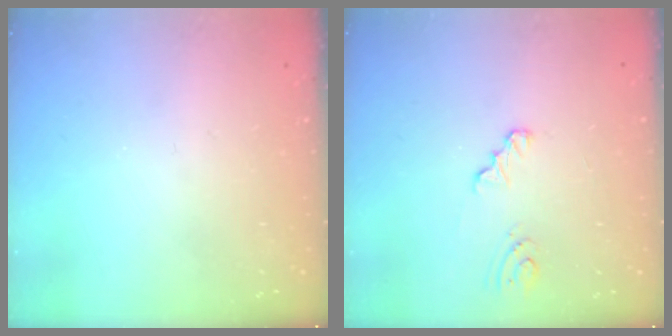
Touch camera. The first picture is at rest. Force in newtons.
{"total": 2.6, "press": 2.6, "slide": 0.3}